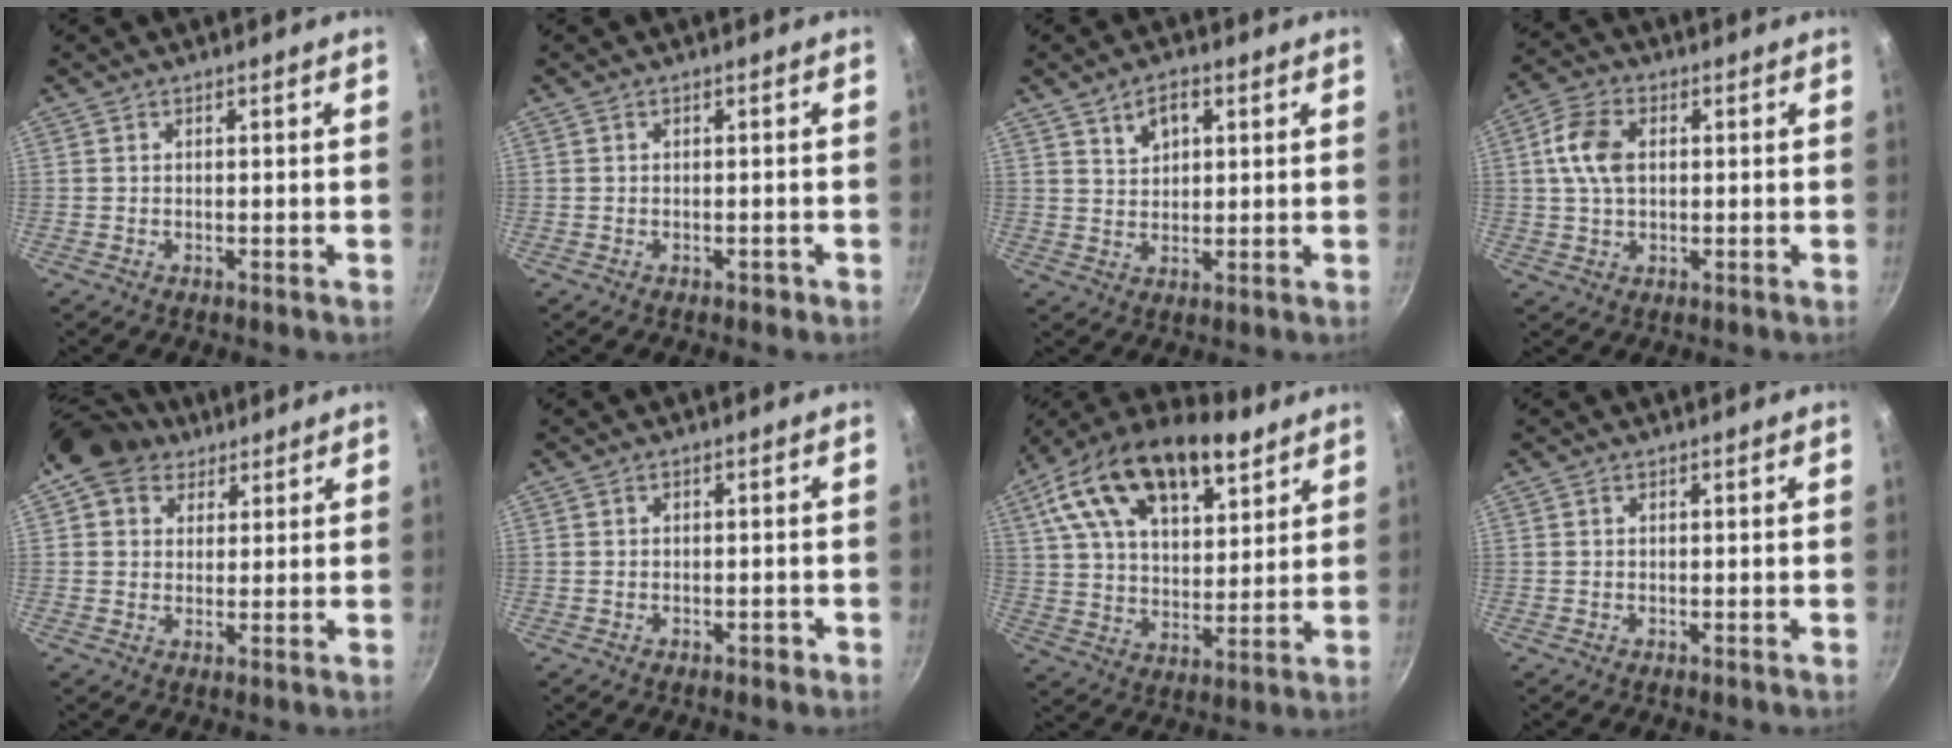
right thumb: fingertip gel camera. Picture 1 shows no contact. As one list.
[{"total": 0.9, "force": [-0.6, 0.5, 0.5], "torque": [-0.002, 0.008, -0.003]}, {"total": 5.3, "force": [2.5, 3.3, 3.4], "torque": [-0.040, -0.004, 0.047]}, {"total": 8.1, "force": [1.3, 5.3, 6.0], "torque": [-0.108, 0.013, 0.018]}, {"total": 8.9, "force": [5.6, 6.4, 2.7], "torque": [-0.023, 0.000, 0.087]}, {"total": 1.1, "force": [-0.7, 0.6, 0.6], "torque": [0.000, 0.012, -0.004]}, {"total": 21.9, "force": [12.4, 11.3, 14.1], "torque": [-0.217, -0.029, 0.204]}, {"total": 0.0}]